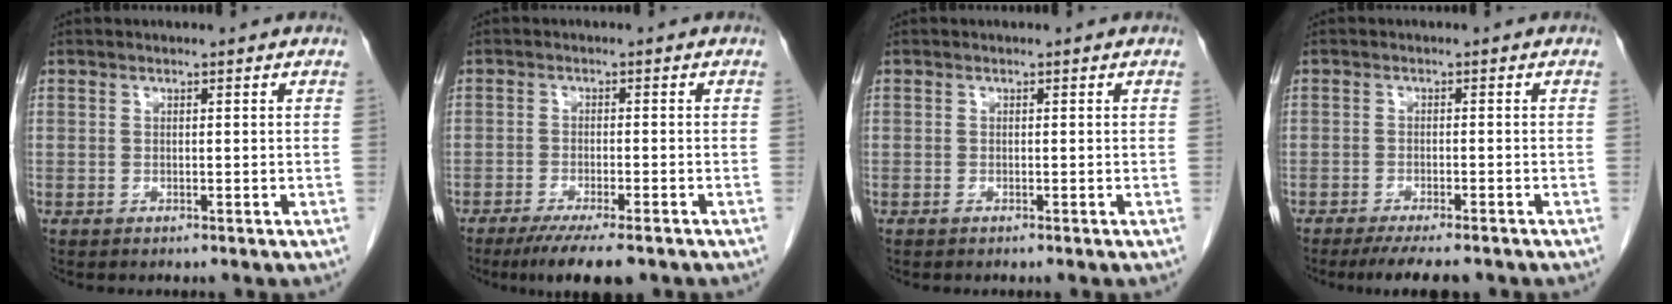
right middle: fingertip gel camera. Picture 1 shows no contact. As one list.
[{"total": 8.2, "force": [-6.1, 1.2, 5.4], "torque": [-0.078, -0.017, -0.092]}, {"total": 0.0}, {"total": 7.2, "force": [-6.0, 1.2, 3.9], "torque": [-0.051, -0.011, -0.090]}]